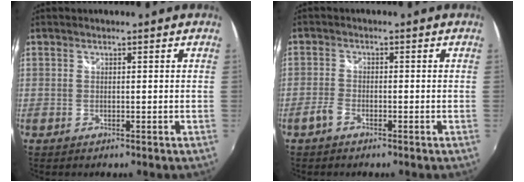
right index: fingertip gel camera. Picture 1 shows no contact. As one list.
[{"total": 2.5, "force": [-1.7, 1.0, 1.4], "torque": [-0.045, 0.002, -0.040]}]